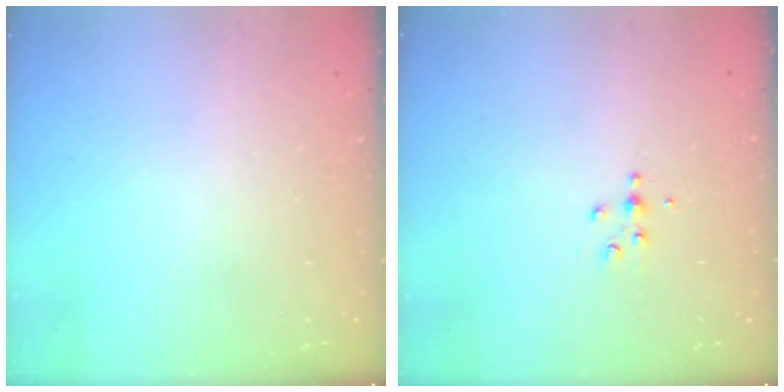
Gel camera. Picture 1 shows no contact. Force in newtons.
{"total": 3.7, "press": 3.7, "slide": 0.6}